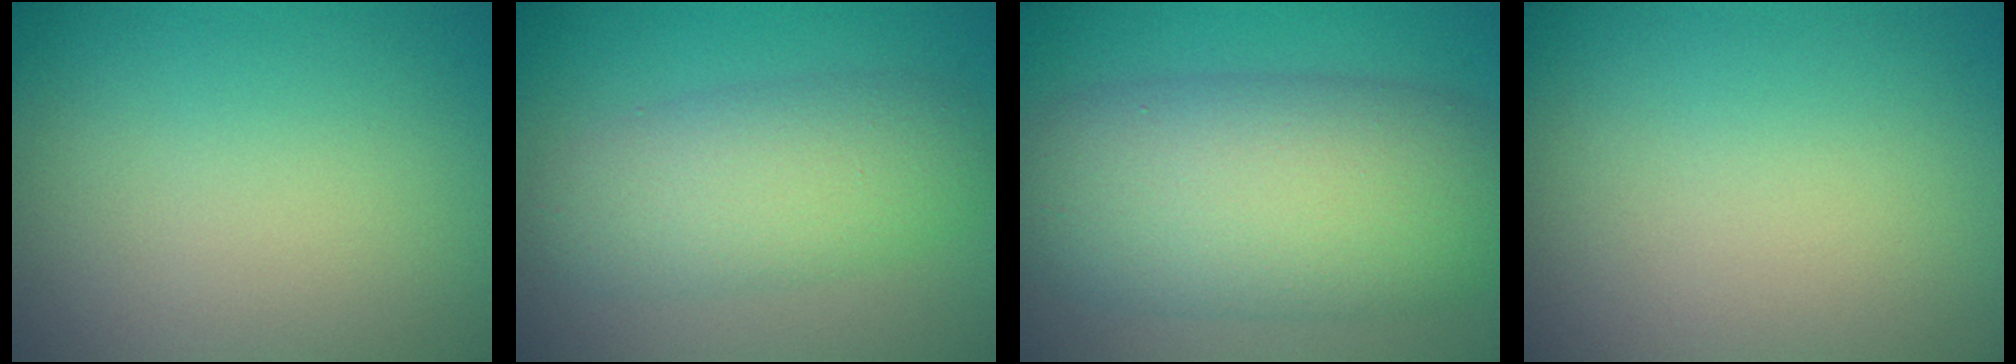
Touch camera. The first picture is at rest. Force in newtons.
{"total": 5.4, "press": 5.4, "slide": 0.1}
{"total": 10.8, "press": 10.8, "slide": 0.3}
{"total": 0.0}